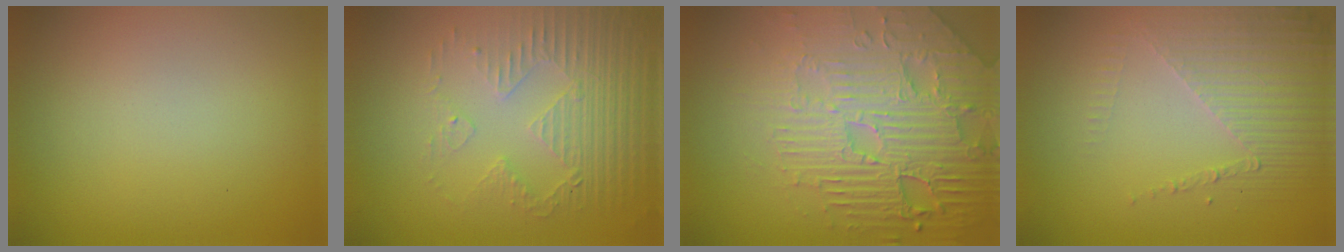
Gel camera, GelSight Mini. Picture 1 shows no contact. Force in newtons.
{"total": 5.2, "press": 3.4, "slide": 3.9}
{"total": 7.3, "press": 5.9, "slide": 4.4}
{"total": 4.9, "press": 3.2, "slide": 3.7}